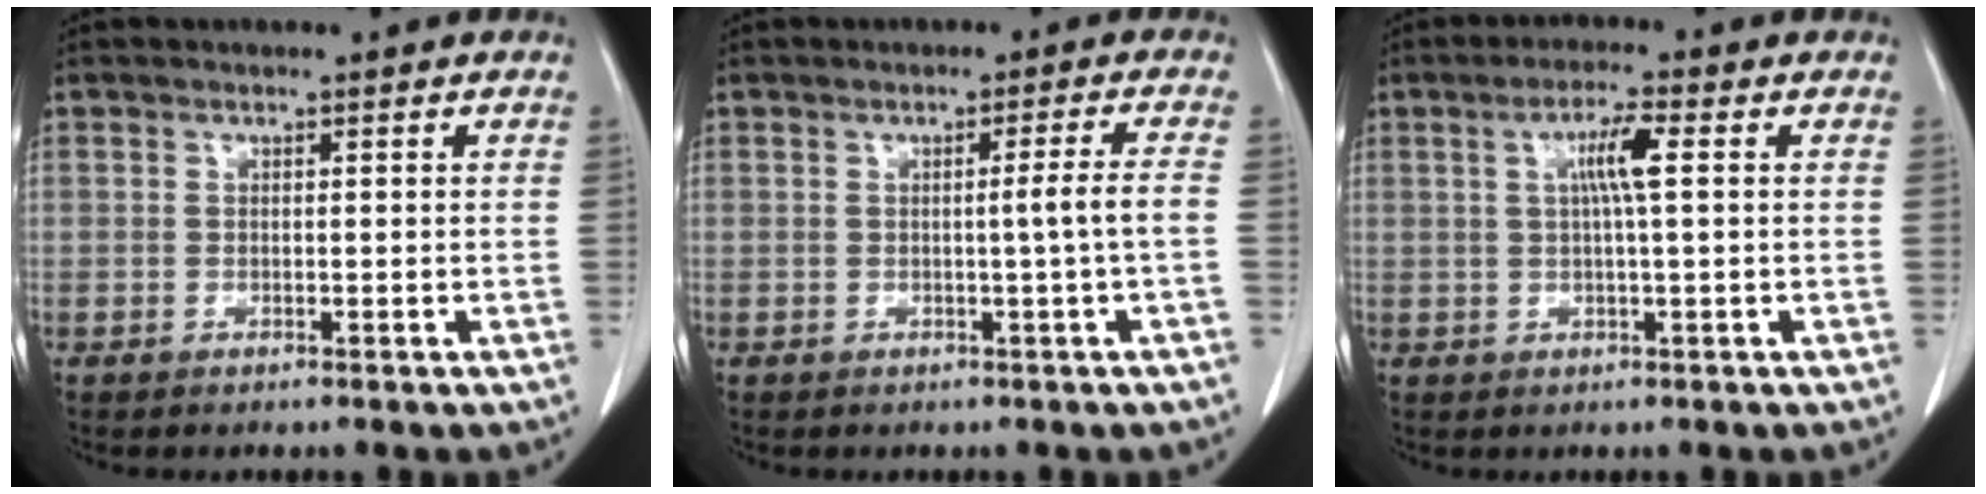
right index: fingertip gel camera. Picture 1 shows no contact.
{"total": 3.2, "force": [-0.5, -1.1, 2.9], "torque": [-0.044, 0.000, -0.007]}
{"total": 4.7, "force": [1.0, 0.1, 4.5], "torque": [-0.083, 0.005, 0.018]}